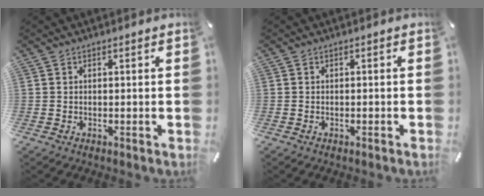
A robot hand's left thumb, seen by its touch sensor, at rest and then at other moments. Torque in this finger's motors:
{"motor_torque": [0.08, -0.30, -0.18, 0.08, -0.13]}